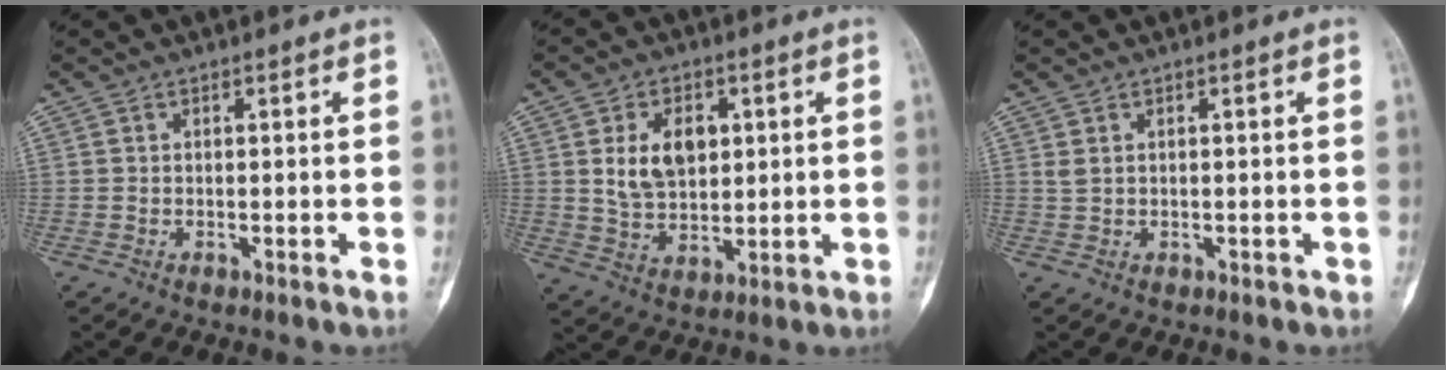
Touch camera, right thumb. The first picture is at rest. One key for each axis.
{"total": 10.2, "fx": 2.2, "fy": 7.0, "fz": 7.2, "tx": -0.092, "ty": -0.010, "tz": 0.047}
{"total": 1.2, "fx": 0.3, "fy": 0.9, "fz": 0.7, "tx": -0.011, "ty": 0.002, "tz": 0.011}